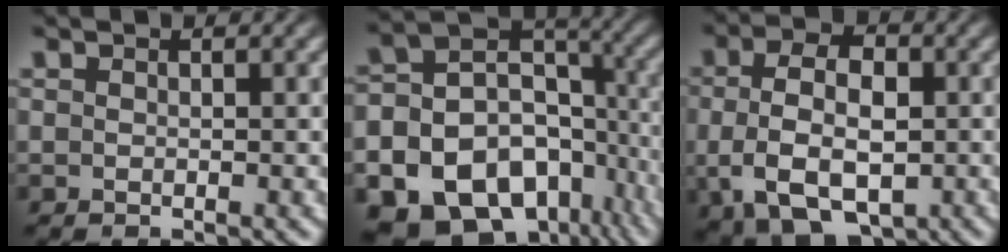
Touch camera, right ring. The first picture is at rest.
{"total": 20.6, "force": [-6.5, 16.6, 10.3], "torque": [-0.214, -0.066, -0.102]}
{"total": 9.3, "force": [-2.1, 6.4, 6.5], "torque": [-0.134, -0.032, -0.017]}